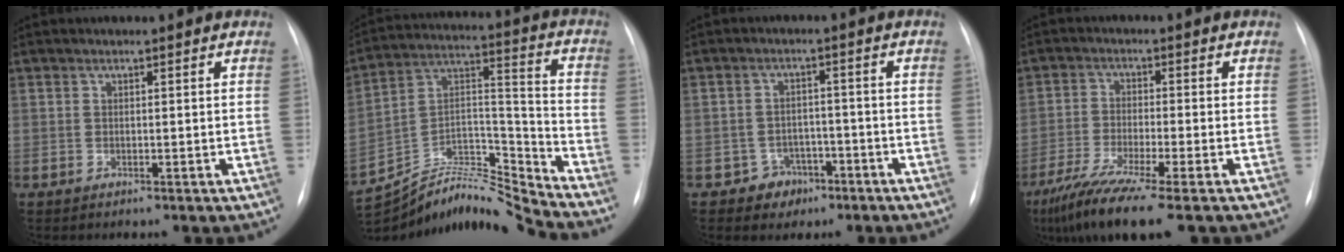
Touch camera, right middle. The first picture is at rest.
{"total": 18.0, "force": [-17.7, -1.2, 2.6], "torque": [-0.049, 0.055, -0.310]}
{"total": 3.8, "force": [-2.1, 3.1, 0.7], "torque": [0.001, 0.013, -0.025]}
{"total": 10.5, "force": [-7.3, -0.1, 7.6], "torque": [-0.136, -0.031, -0.125]}